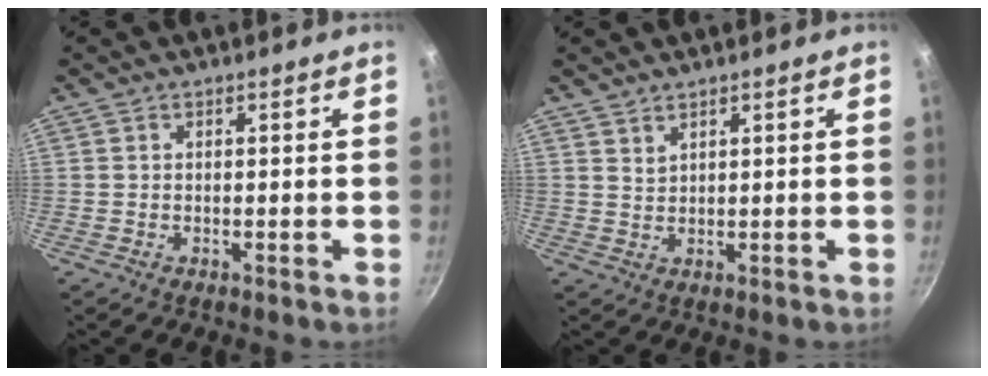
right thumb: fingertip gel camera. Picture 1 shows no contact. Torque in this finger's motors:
{"motor_torque": [-0.18, 0.20, -0.09, 0.24, 0.08]}